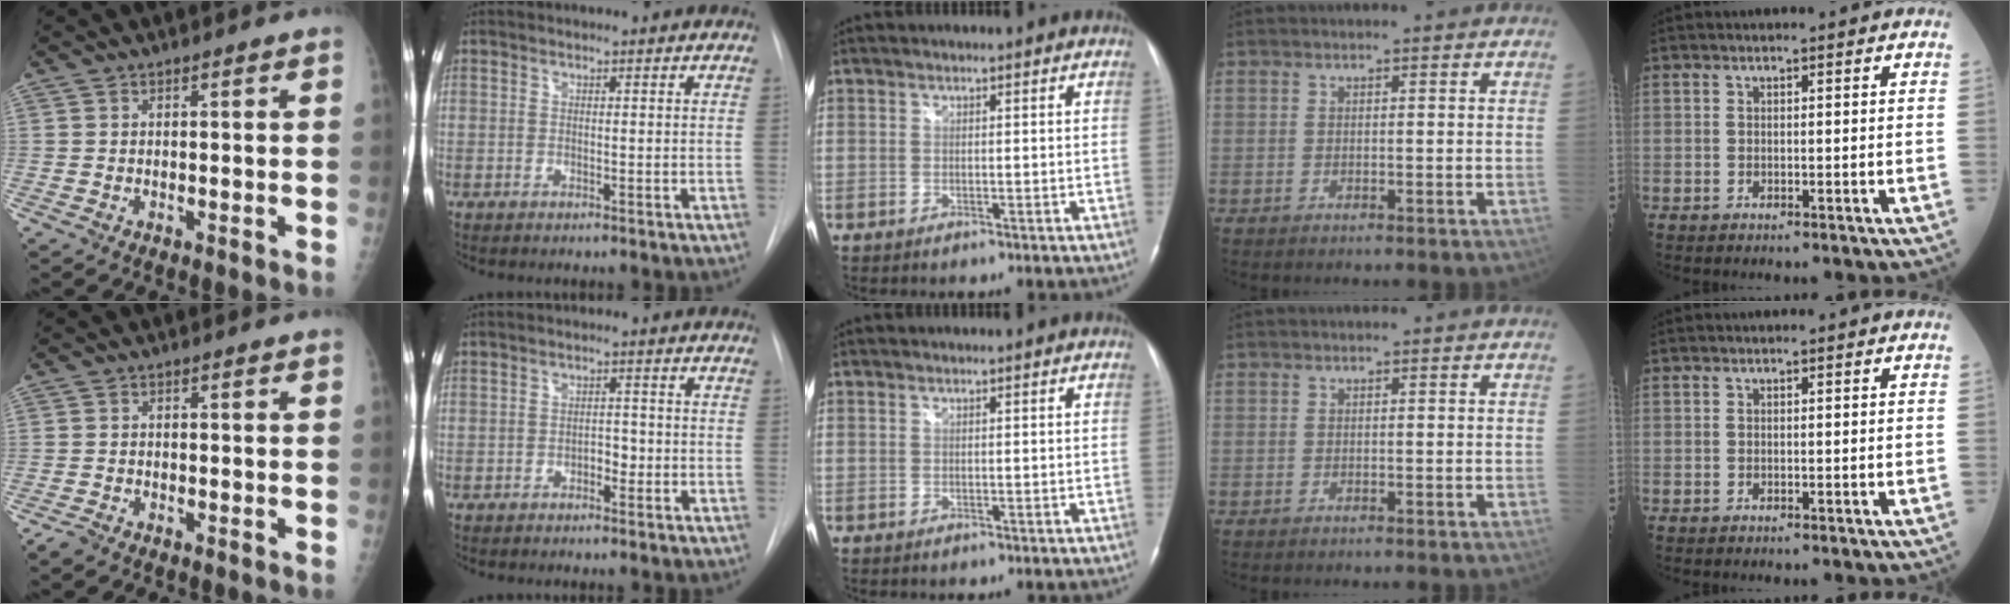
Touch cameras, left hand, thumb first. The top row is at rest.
{"thumb": {"total": 1.6, "force": [-1.5, 0.5, 0.4], "torque": [-0.017, 0.000, -0.028]}, "index": {"total": 2.0, "force": [-0.9, 1.1, 1.4], "torque": [-0.016, 0.007, -0.012]}}